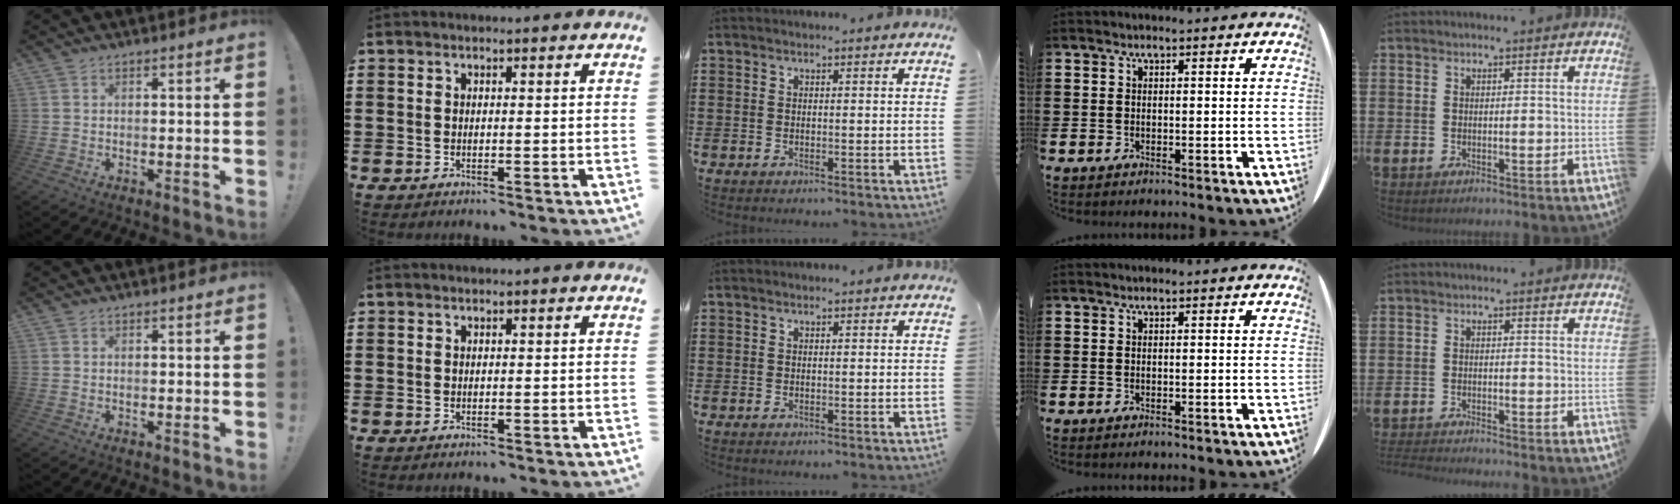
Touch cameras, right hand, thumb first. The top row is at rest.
{"little": {"total": 1.5, "force": [-1.5, -0.2, 0.1], "torque": [-0.003, 0.001, -0.031]}}